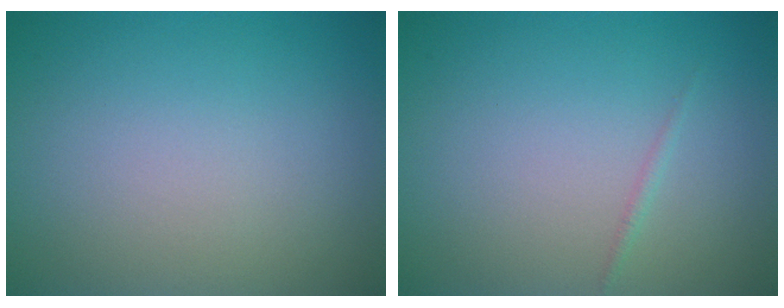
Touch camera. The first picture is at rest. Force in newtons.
{"total": 0.5, "press": 0.5, "slide": 0.0}